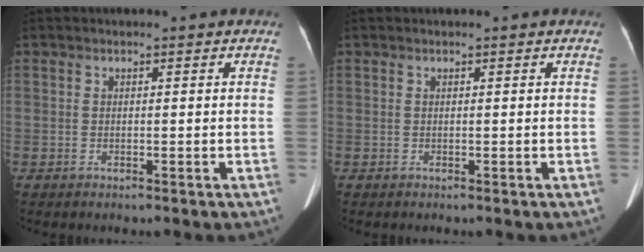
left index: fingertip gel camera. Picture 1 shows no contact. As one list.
[{"total": 0.0}]